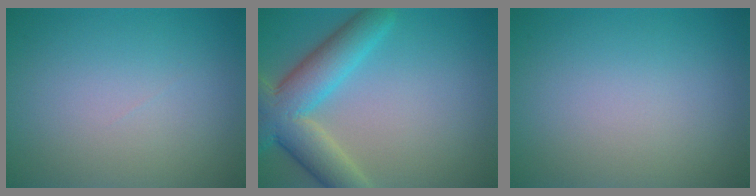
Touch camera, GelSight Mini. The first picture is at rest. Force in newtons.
{"total": 7.7, "press": 7.7, "slide": 0.4}
{"total": 0.0}